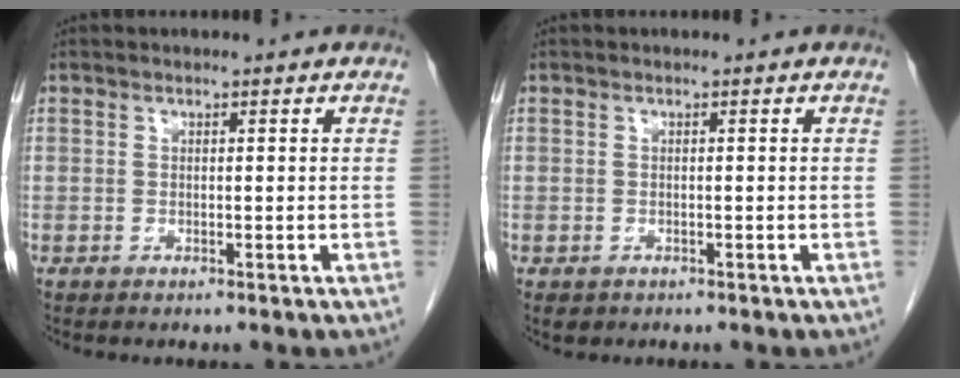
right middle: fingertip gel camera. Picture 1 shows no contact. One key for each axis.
{"total": 1.0, "fx": -0.5, "fy": 0.8, "fz": 0.3, "tx": -0.009, "ty": 0.002, "tz": 0.000}